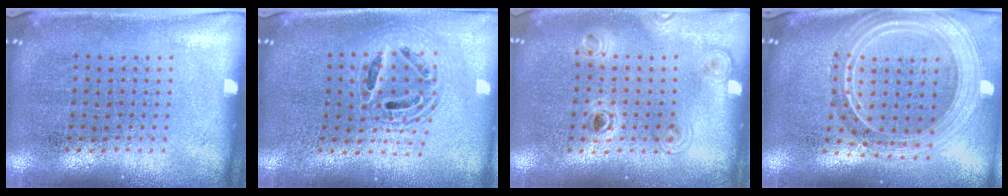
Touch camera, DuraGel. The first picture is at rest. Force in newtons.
{"total": 1.9, "press": 1.6, "slide": 1.1}
{"total": 1.2, "press": 1.2, "slide": 0.5}
{"total": 2.7, "press": 2.2, "slide": 1.4}